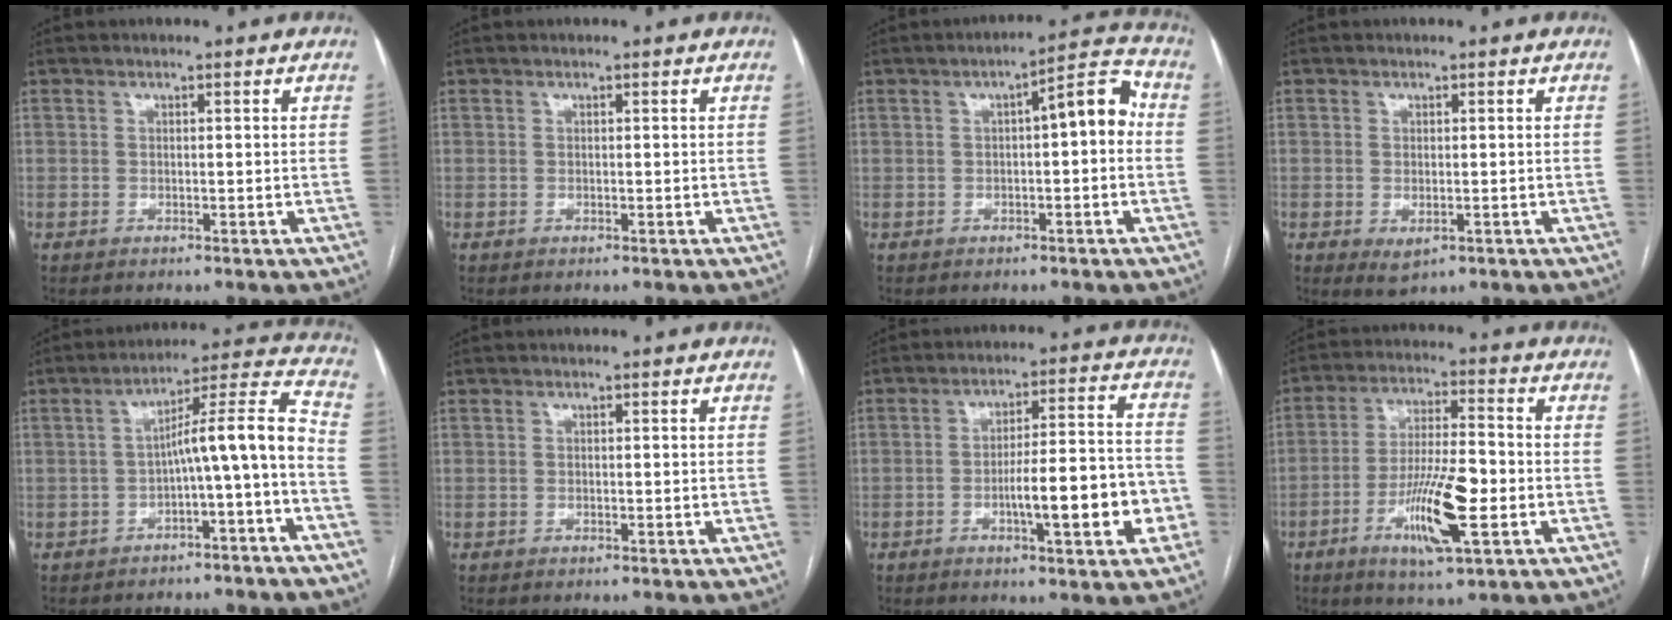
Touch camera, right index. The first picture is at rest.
{"total": 0.0}
{"total": 7.2, "force": [0.3, 1.7, 7.0], "torque": [-0.092, 0.031, 0.001]}
{"total": 2.5, "force": [-0.8, 1.2, 2.0], "torque": [-0.033, -0.006, -0.003]}
{"total": 10.0, "force": [-3.4, 0.0, 9.4], "torque": [-0.128, 0.038, -0.050]}
{"total": 0.0}
{"total": 12.7, "force": [-3.9, 2.2, 11.9], "torque": [-0.174, 0.019, -0.053]}
{"total": 12.2, "force": [-3.9, 2.1, 11.3], "torque": [-0.213, -0.006, -0.066]}